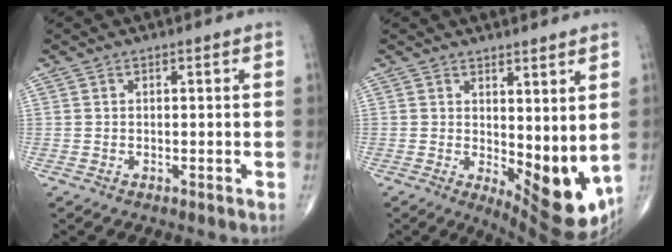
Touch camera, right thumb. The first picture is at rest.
{"total": 11.0, "force": [0.8, 4.6, 10.0], "torque": [-0.119, -0.032, 0.026]}